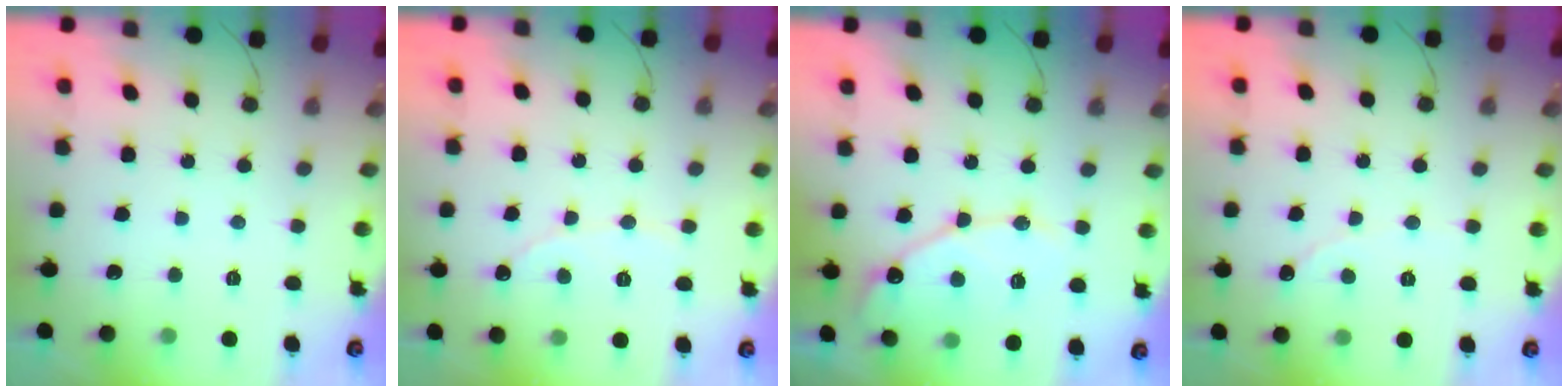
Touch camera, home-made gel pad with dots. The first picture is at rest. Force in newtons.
{"total": 1.7, "press": 1.7, "slide": 0.1}
{"total": 12.5, "press": 12.5, "slide": 1.0}
{"total": 0.0}